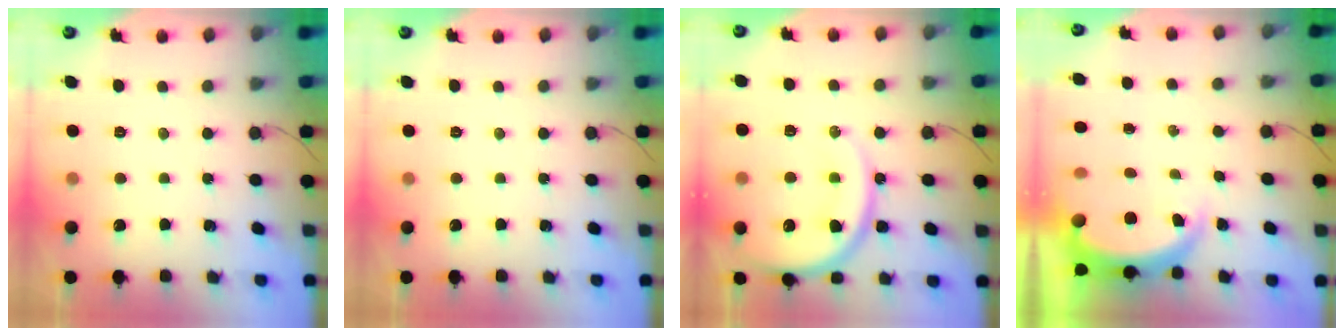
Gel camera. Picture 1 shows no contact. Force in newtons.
{"total": 0.0}
{"total": 17.0, "press": 16.9, "slide": 1.8}
{"total": 5.3, "press": 5.3, "slide": 0.4}